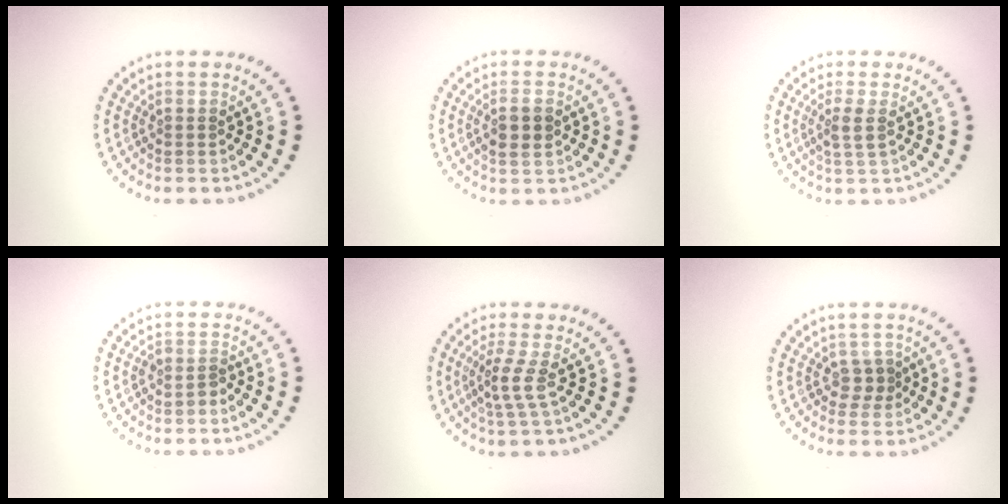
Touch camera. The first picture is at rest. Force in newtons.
{"total": 2.2, "press": 2.2, "slide": 0.4}
{"total": 1.6, "press": 1.4, "slide": 0.9}
{"total": 1.1, "press": 0.9, "slide": 0.7}
{"total": 2.3, "press": 1.5, "slide": 1.7}
{"total": 1.6, "press": 1.3, "slide": 0.9}